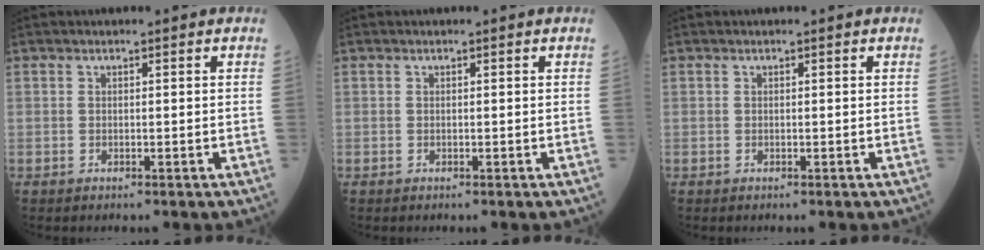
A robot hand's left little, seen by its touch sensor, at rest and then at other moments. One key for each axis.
{"total": 0.0}
{"total": 0.0}